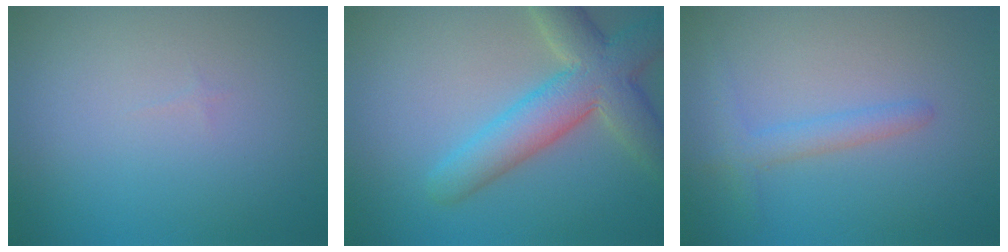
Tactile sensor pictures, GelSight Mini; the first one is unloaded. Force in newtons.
{"total": 5.6, "press": 5.6, "slide": 0.6}
{"total": 2.0, "press": 1.9, "slide": 0.2}